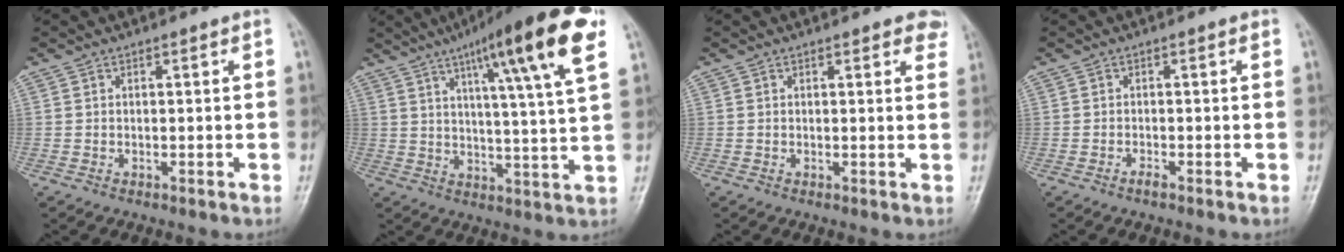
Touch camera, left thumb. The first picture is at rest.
{"total": 18.7, "force": [9.3, 2.2, 16.1], "torque": [-0.227, -0.022, 0.131]}
{"total": 3.4, "force": [2.5, 1.4, 1.8], "torque": [0.002, -0.006, 0.020]}
{"total": 1.0, "force": [-0.7, 0.2, 0.6], "torque": [-0.014, 0.003, -0.014]}